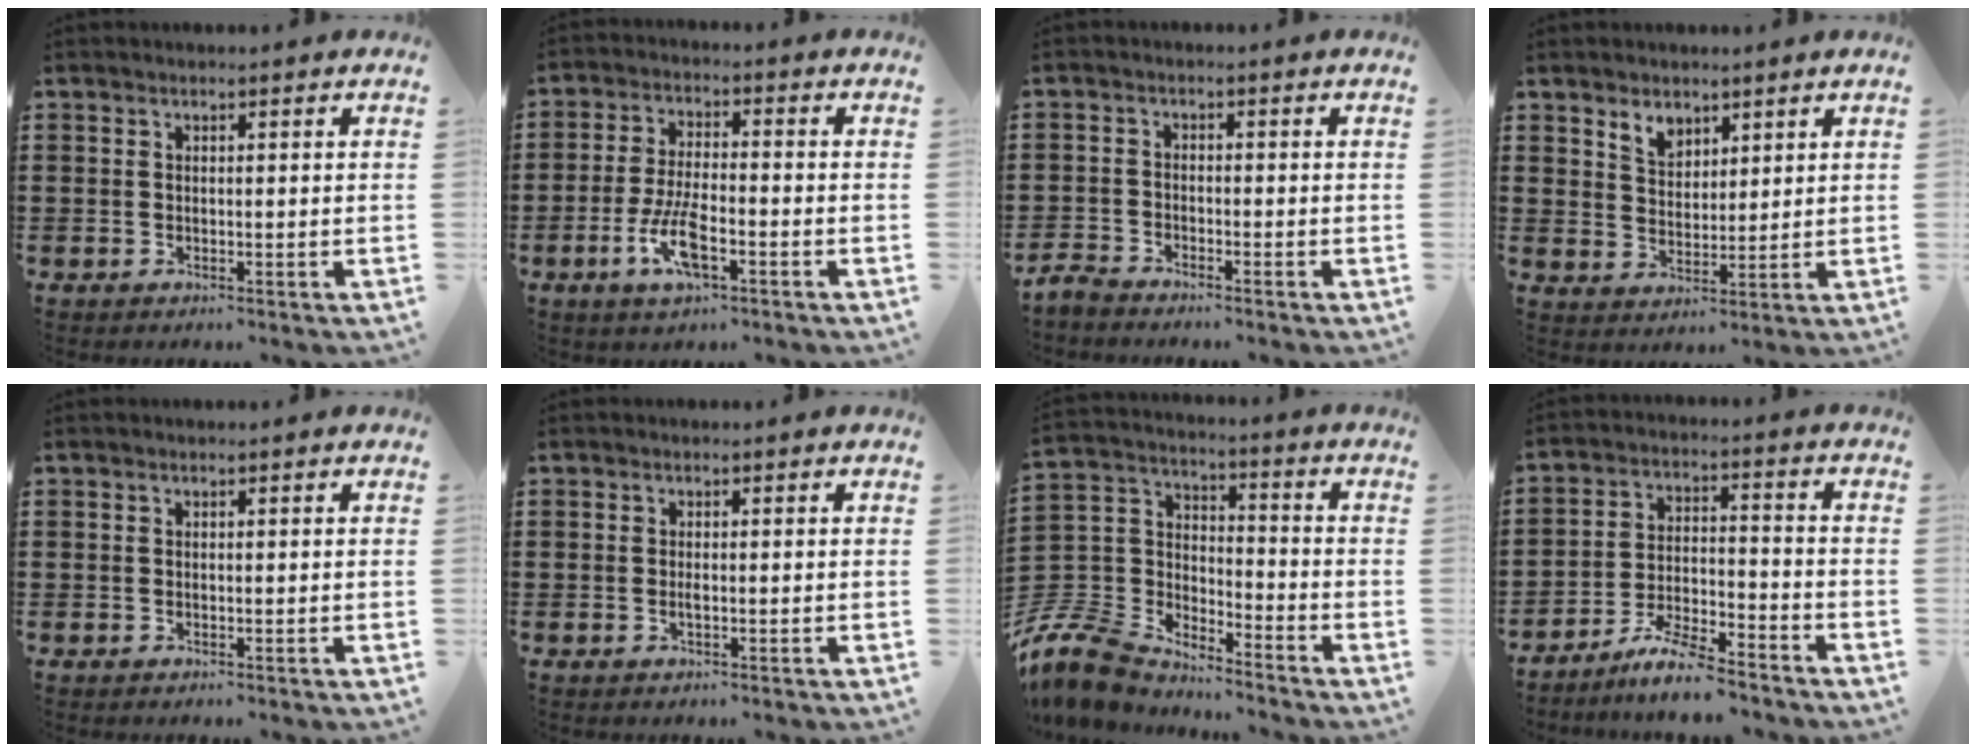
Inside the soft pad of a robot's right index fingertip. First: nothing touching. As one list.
[{"total": 7.4, "force": [-3.1, 2.3, 6.4], "torque": [-0.142, -0.012, -0.060]}, {"total": 2.4, "force": [-2.4, 0.1, 0.0], "torque": [-0.005, 0.002, -0.051]}, {"total": 3.8, "force": [3.0, 2.2, 1.0], "torque": [-0.030, 0.004, 0.057]}, {"total": 0.0}, {"total": 0.8, "force": [-0.2, 0.2, 0.8], "torque": [-0.016, -0.004, -0.002]}, {"total": 8.9, "force": [-8.3, 2.9, 1.8], "torque": [-0.089, -0.004, -0.177]}, {"total": 6.8, "force": [-6.3, 0.4, 2.6], "torque": [-0.053, 0.003, -0.120]}]